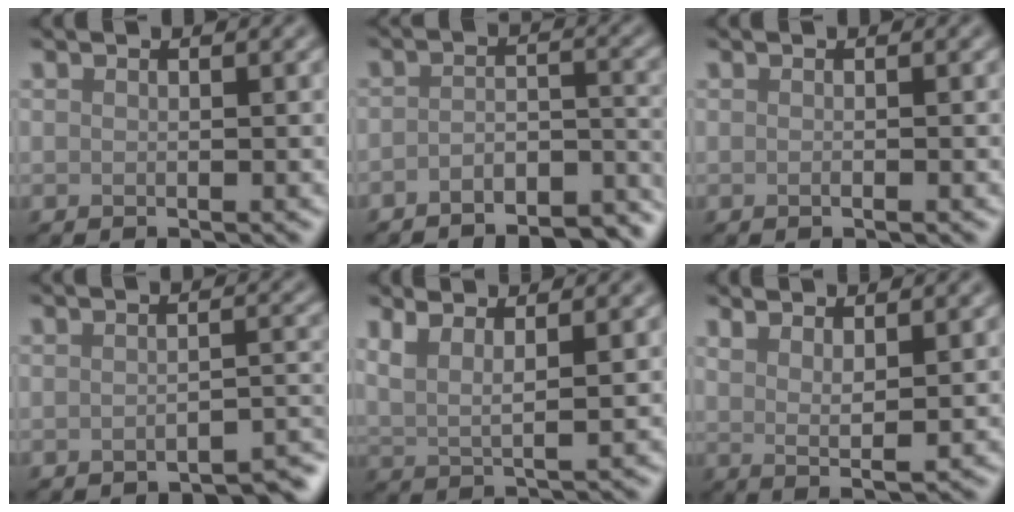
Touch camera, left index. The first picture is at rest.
{"total": 5.4, "force": [-4.7, 1.5, 2.3], "torque": [-0.034, -0.006, -0.065]}
{"total": 0.8, "force": [-0.3, 0.2, 0.7], "torque": [-0.009, 0.000, -0.005]}
{"total": 2.7, "force": [-2.3, 0.5, 1.4], "torque": [-0.017, 0.006, -0.032]}
{"total": 3.4, "force": [2.4, 0.8, 2.3], "torque": [-0.048, 0.001, 0.042]}
{"total": 2.7, "force": [1.8, 0.6, 2.0], "torque": [-0.032, -0.006, 0.034]}